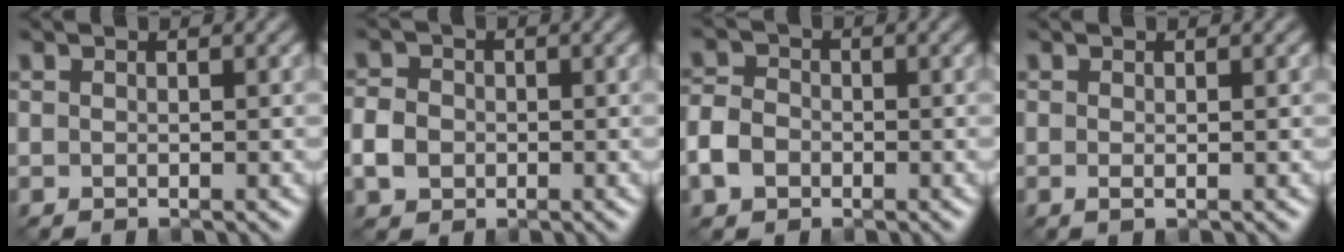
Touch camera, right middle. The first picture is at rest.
{"total": 2.9, "force": [-0.6, 2.4, 1.4], "torque": [-0.029, 0.000, -0.017]}
{"total": 3.3, "force": [-1.2, 2.6, 1.7], "torque": [-0.037, 0.003, -0.030]}
{"total": 0.7, "force": [-0.1, 0.1, 0.7], "torque": [-0.014, -0.004, -0.002]}